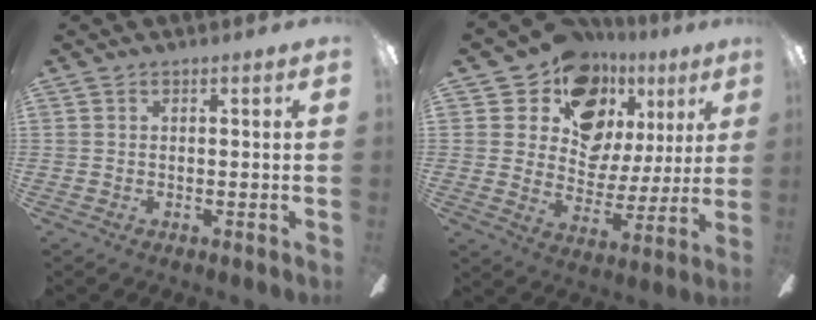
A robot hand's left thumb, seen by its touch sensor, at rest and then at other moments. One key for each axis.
{"total": 16.3, "fx": 9.7, "fy": 11.5, "fz": 6.1, "tx": -0.110, "ty": -0.049, "tz": 0.184}